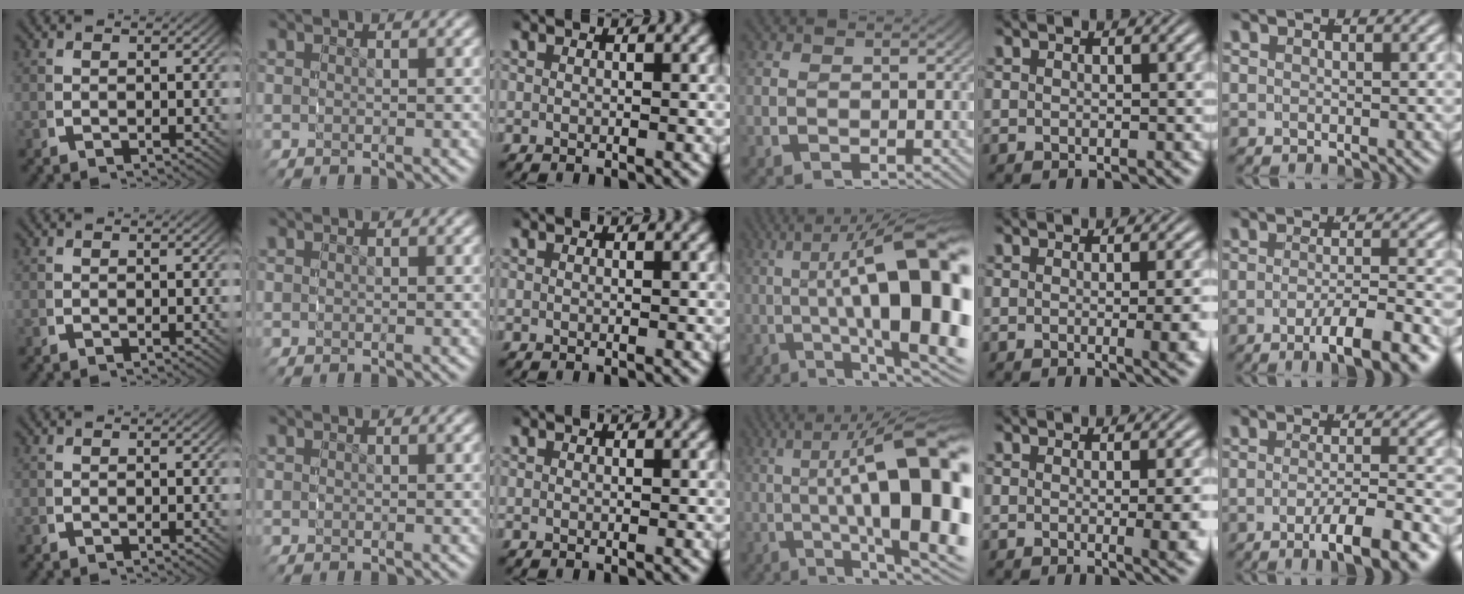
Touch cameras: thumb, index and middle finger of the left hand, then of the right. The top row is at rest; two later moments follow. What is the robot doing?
{"motion": "grasp_and_lifting", "object": "dispenser bottle"}